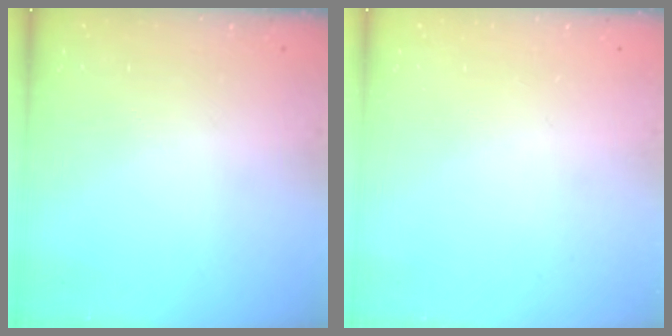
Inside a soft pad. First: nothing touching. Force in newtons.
{"total": 0.0}